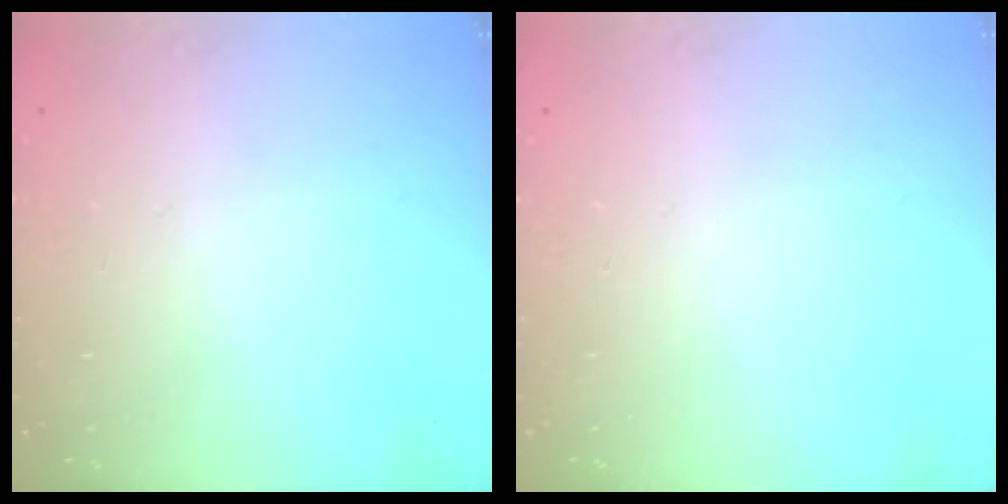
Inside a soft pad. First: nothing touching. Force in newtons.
{"total": 0.0}